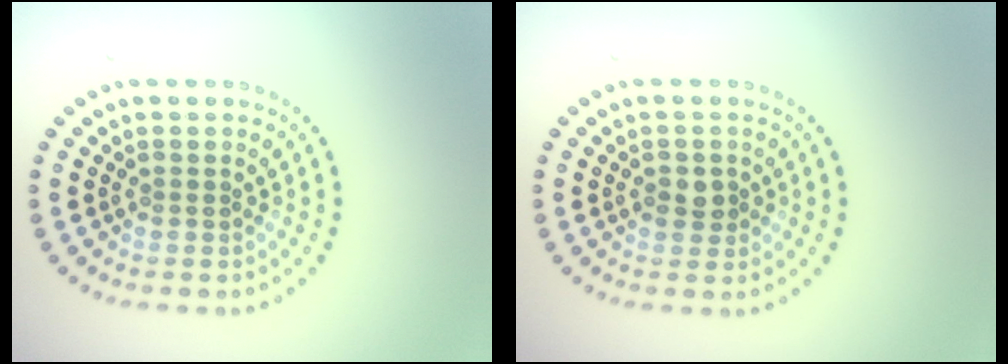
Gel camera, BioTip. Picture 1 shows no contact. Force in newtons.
{"total": 1.7, "press": 1.6, "slide": 0.4}